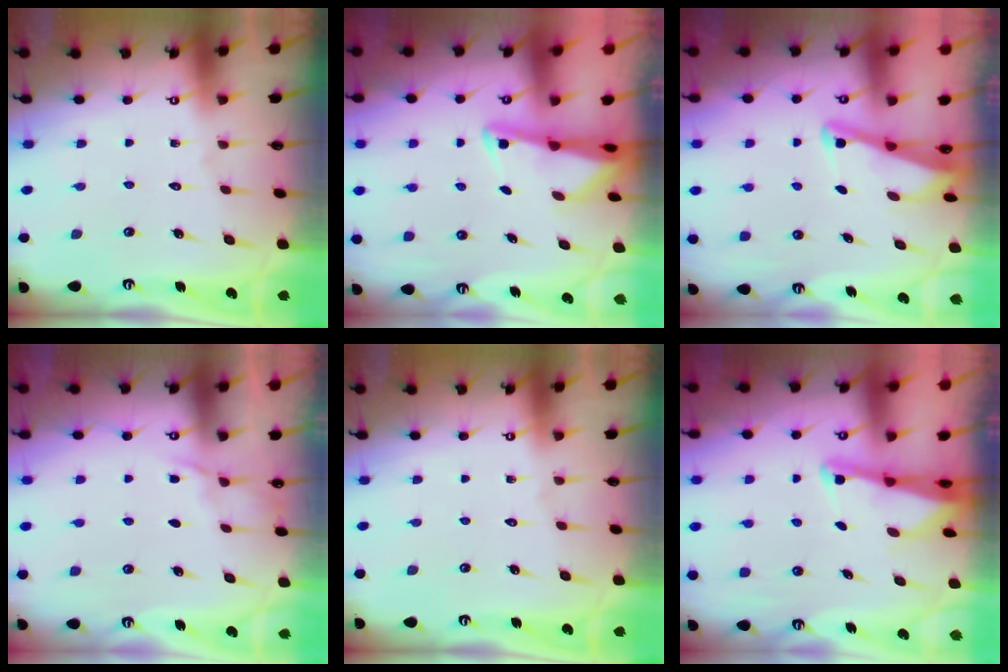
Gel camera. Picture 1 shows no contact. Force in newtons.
{"total": 2.3, "press": 2.2, "slide": 0.4}
{"total": 2.8, "press": 2.8, "slide": 0.3}
{"total": 3.6, "press": 3.5, "slide": 0.5}
{"total": 0.0}
{"total": 2.4, "press": 2.4, "slide": 0.2}